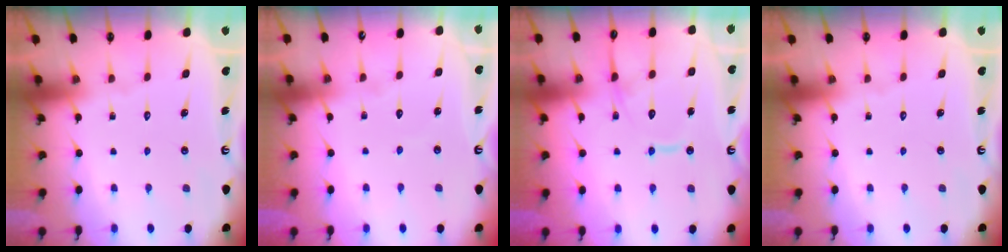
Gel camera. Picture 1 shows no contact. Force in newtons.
{"total": 3.6, "press": 3.6, "slide": 0.4}
{"total": 13.2, "press": 13.2, "slide": 1.2}
{"total": 0.0}